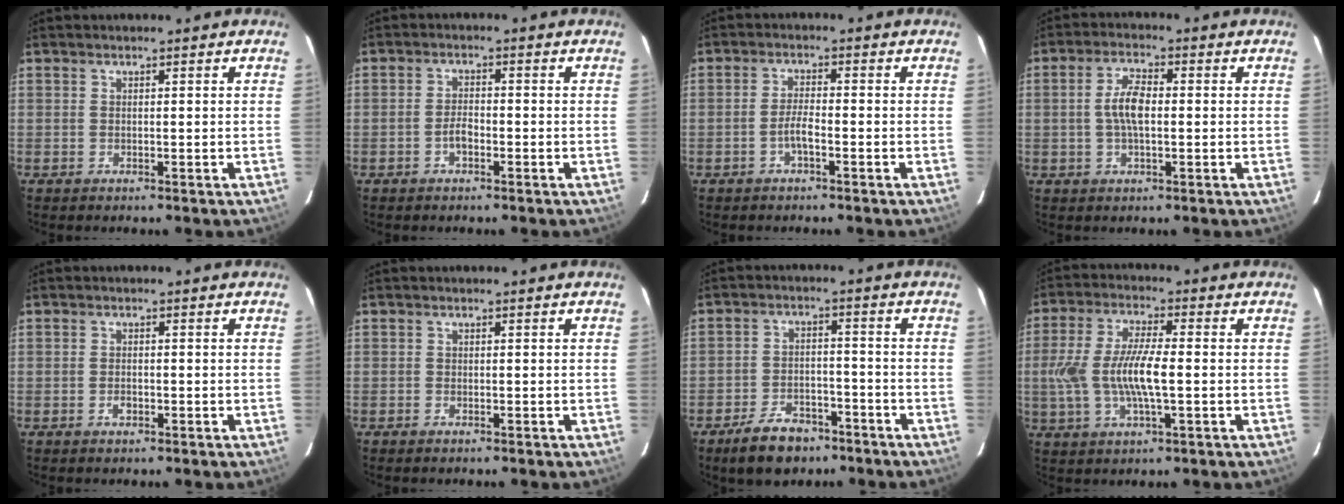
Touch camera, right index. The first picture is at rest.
{"total": 2.4, "force": [-1.3, 1.2, 1.7], "torque": [-0.034, 0.006, -0.025]}
{"total": 2.7, "force": [-1.5, 0.4, 2.2], "torque": [-0.049, 0.003, -0.030]}
{"total": 5.4, "force": [-0.1, 2.1, 5.0], "torque": [-0.100, 0.009, -0.003]}
{"total": 1.6, "force": [-0.7, 1.0, 1.1], "torque": [-0.021, 0.002, -0.013]}
{"total": 0.7, "force": [-0.5, 0.3, 0.2], "torque": [-0.005, 0.000, -0.011]}
{"total": 9.4, "force": [-6.6, 5.1, 4.2], "torque": [-0.102, 0.014, -0.097]}
{"total": 11.2, "force": [-1.2, 3.0, 10.7], "torque": [-0.219, -0.001, -0.023]}